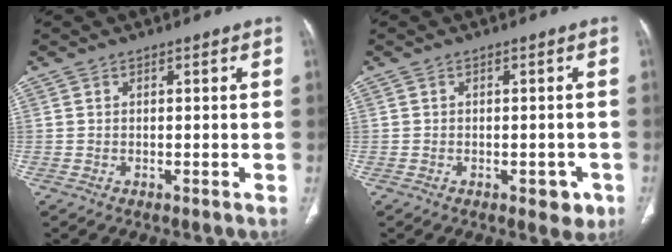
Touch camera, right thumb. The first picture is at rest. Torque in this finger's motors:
{"motor_torque": [0.45, 0.59, -0.19, 0.09, 0.10]}